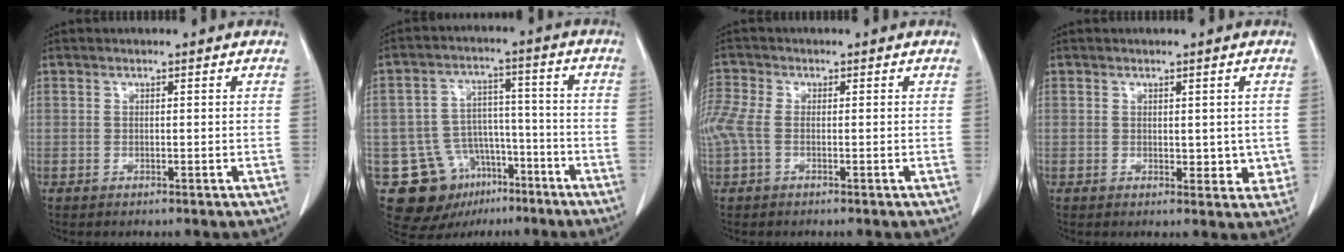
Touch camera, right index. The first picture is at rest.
{"total": 12.1, "force": [-6.7, 9.1, 4.2], "torque": [-0.068, 0.045, -0.094]}
{"total": 6.1, "force": [-0.5, 3.6, 4.8], "torque": [-0.150, 0.017, -0.008]}
{"total": 3.3, "force": [0.3, 2.2, 2.4], "torque": [-0.013, -0.004, 0.010]}